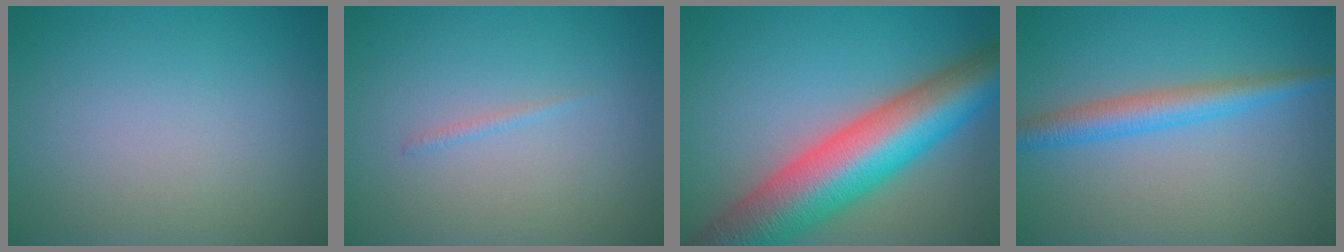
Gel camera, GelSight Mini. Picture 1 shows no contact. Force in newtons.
{"total": 0.6, "press": 0.5, "slide": 0.1}
{"total": 13.0, "press": 13.0, "slide": 0.5}
{"total": 3.4, "press": 3.4, "slide": 0.0}